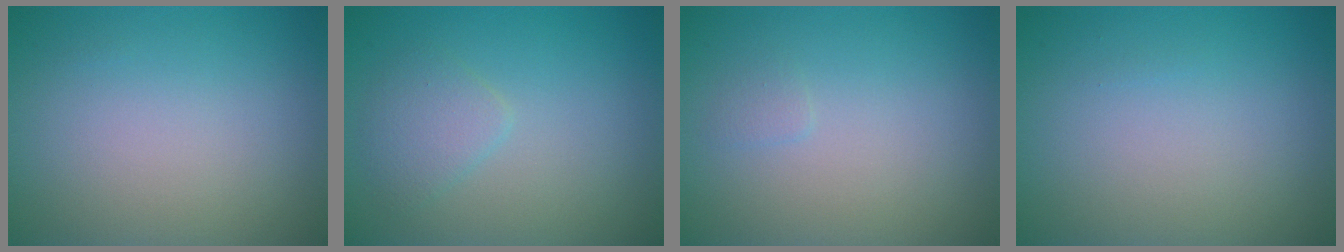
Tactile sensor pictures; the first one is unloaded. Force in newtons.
{"total": 1.9, "press": 1.9, "slide": 0.1}
{"total": 0.6, "press": 0.6, "slide": 0.1}
{"total": 0.0}